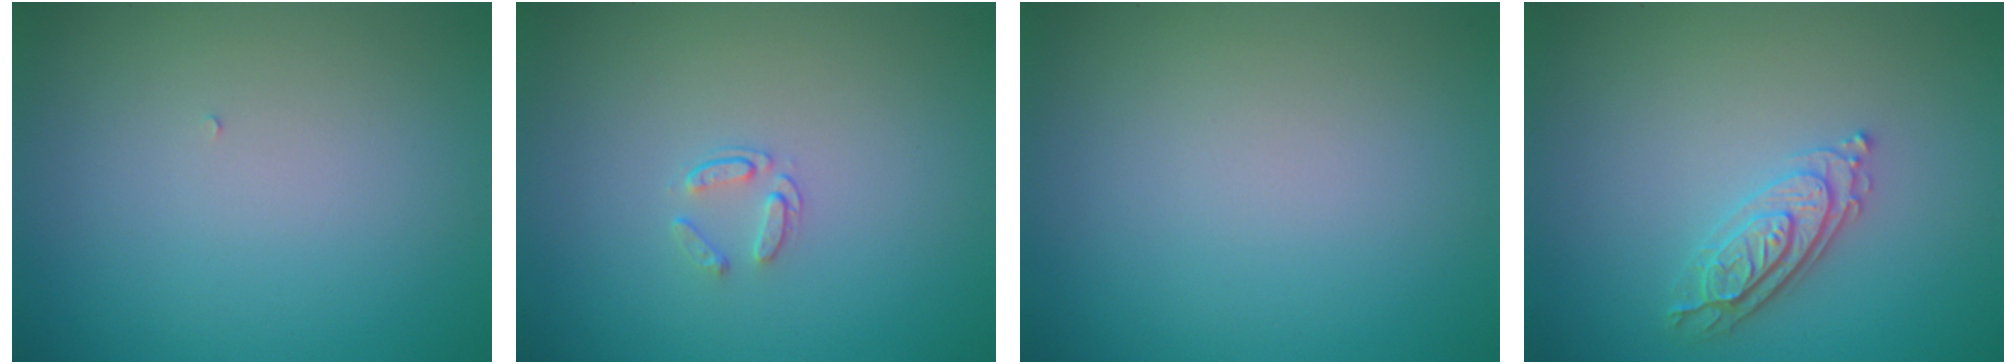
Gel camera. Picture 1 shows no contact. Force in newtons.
{"total": 1.1, "press": 0.7, "slide": 0.9}
{"total": 0.0}
{"total": 2.9, "press": 2.7, "slide": 1.0}